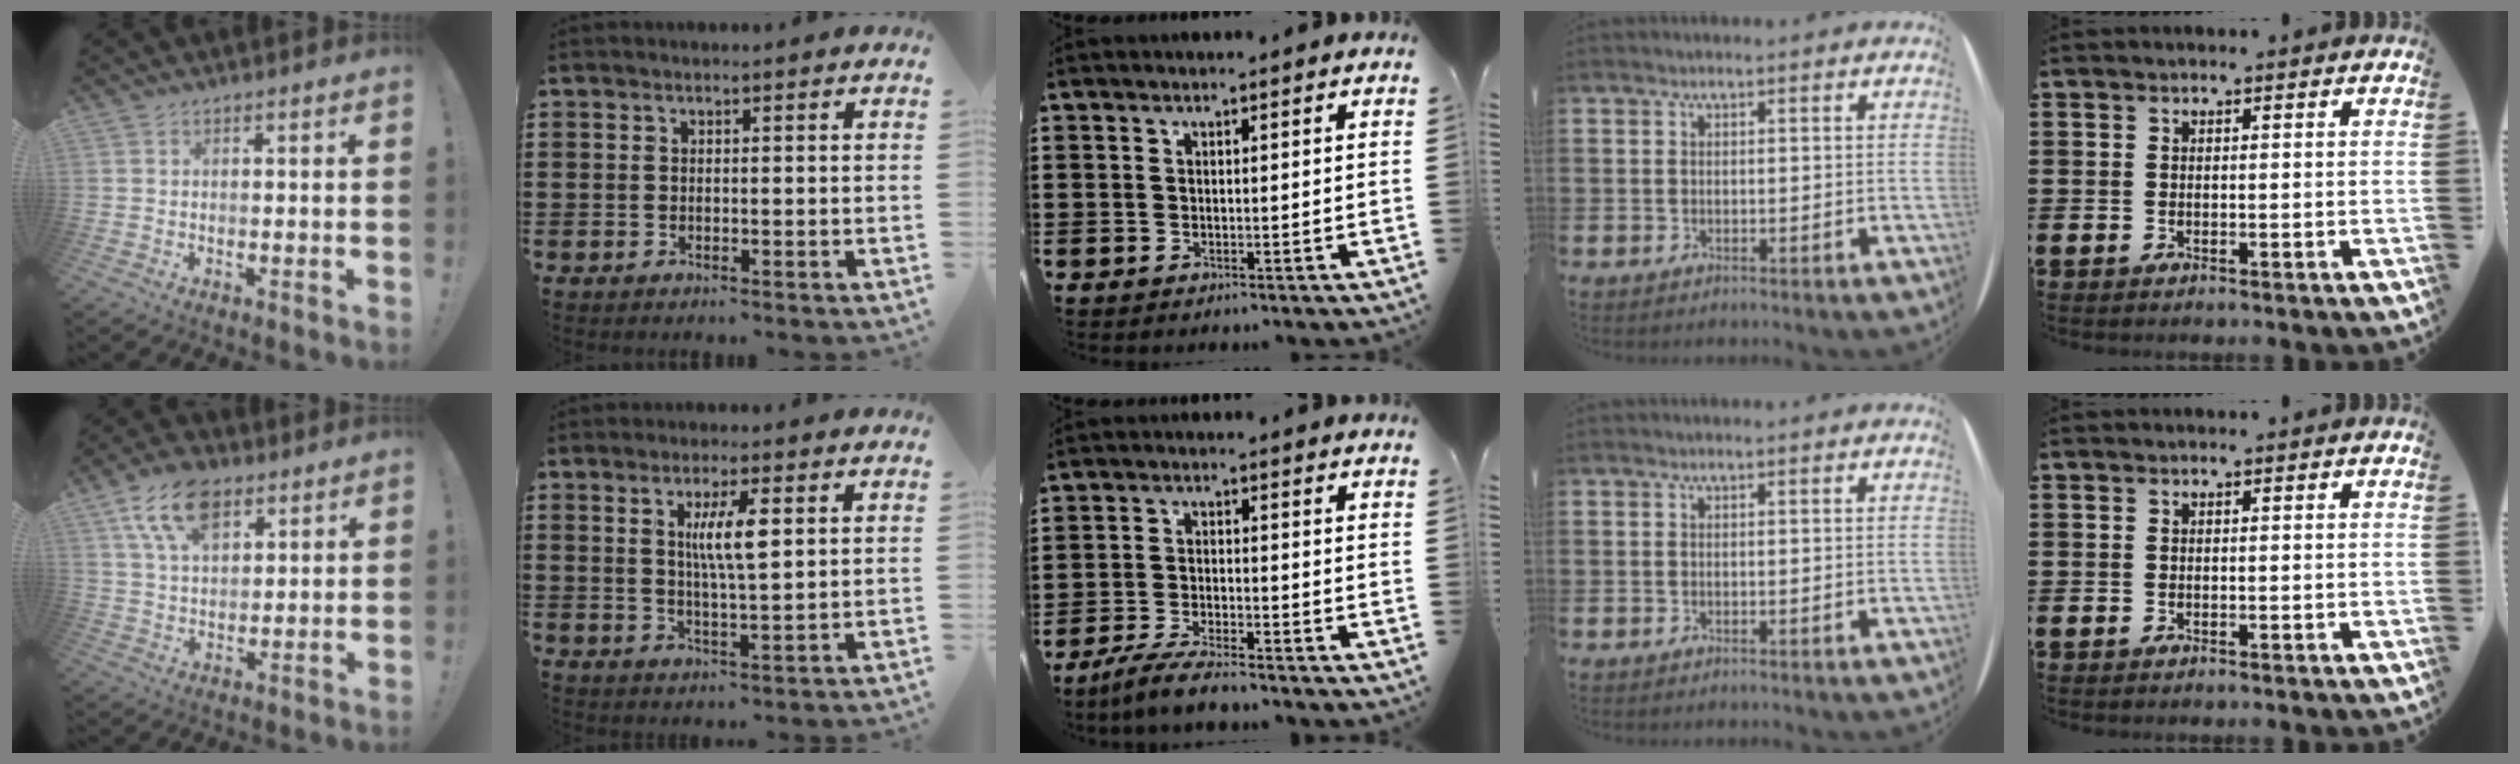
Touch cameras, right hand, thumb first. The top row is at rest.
{"thumb": {"total": 13.8, "force": [7.6, 8.0, 8.2], "torque": [-0.142, -0.022, 0.144]}, "index": {"total": 6.3, "force": [1.8, 1.2, 6.0], "torque": [-0.121, 0.007, 0.027]}, "middle": {"total": 4.5, "force": [-4.1, 0.3, 1.8], "torque": [-0.045, -0.006, -0.081]}}